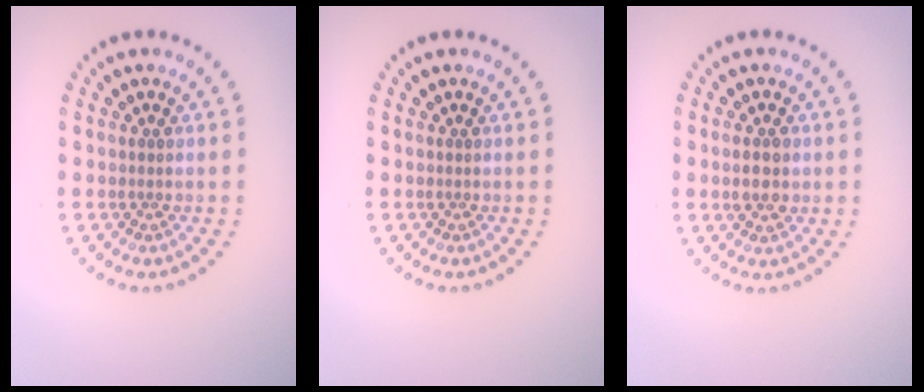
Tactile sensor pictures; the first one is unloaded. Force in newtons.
{"total": 0.0}
{"total": 1.9, "press": 1.9, "slide": 0.1}